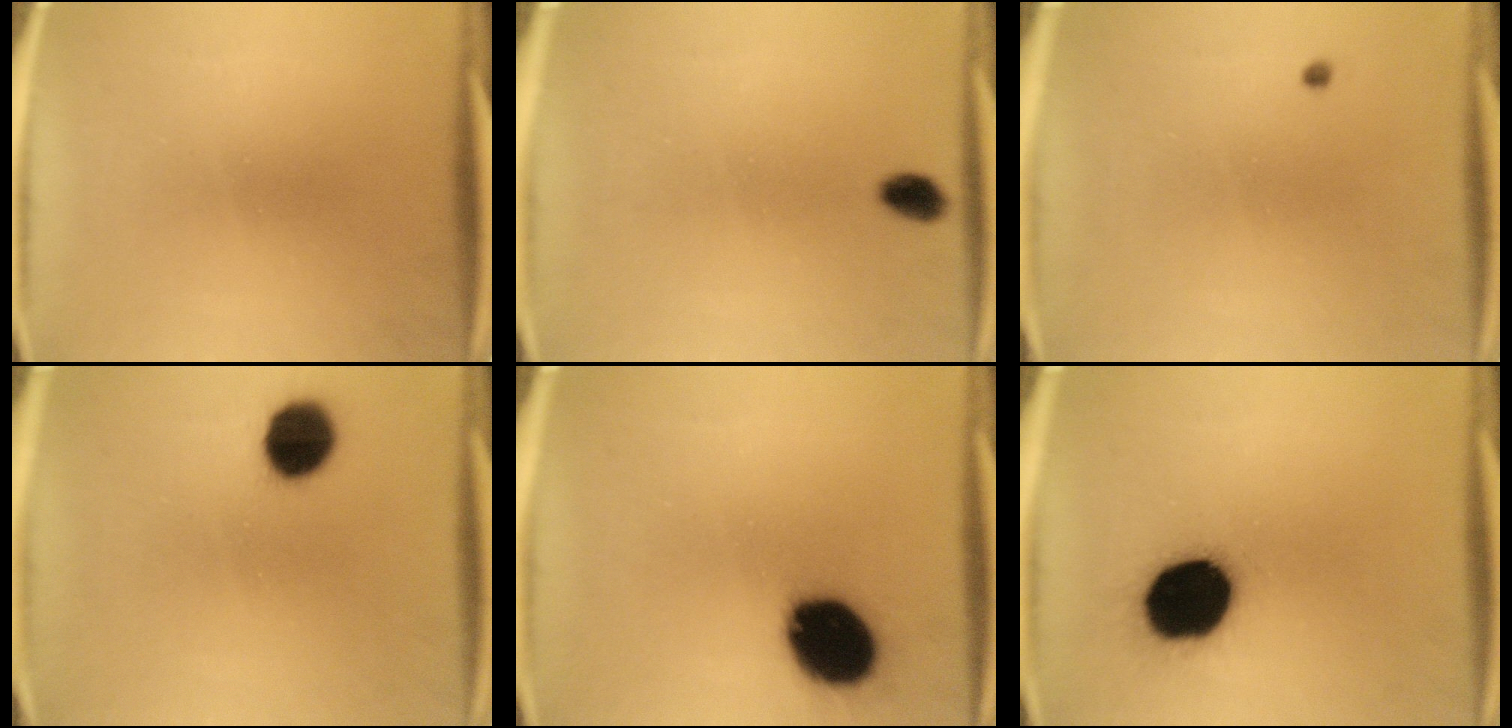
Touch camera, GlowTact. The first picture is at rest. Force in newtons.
{"total": 2.7}
{"total": 0.5}
{"total": 9.5}
{"total": 16.6}
{"total": 19.0}